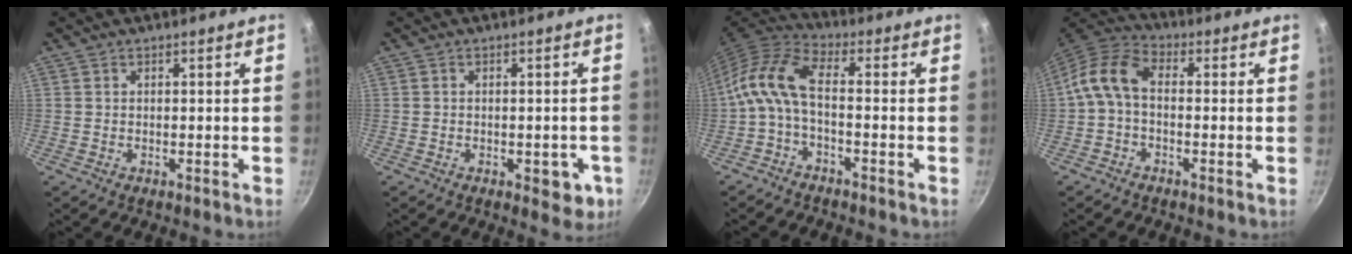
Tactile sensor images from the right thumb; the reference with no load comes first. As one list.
[{"total": 4.9, "force": [-1.8, 2.4, 3.8], "torque": [-0.024, 0.004, -0.019]}, {"total": 9.3, "force": [-1.7, 3.6, 8.4], "torque": [-0.182, 0.040, -0.047]}, {"total": 9.2, "force": [-0.2, 5.6, 7.3], "torque": [-0.143, 0.028, -0.019]}]